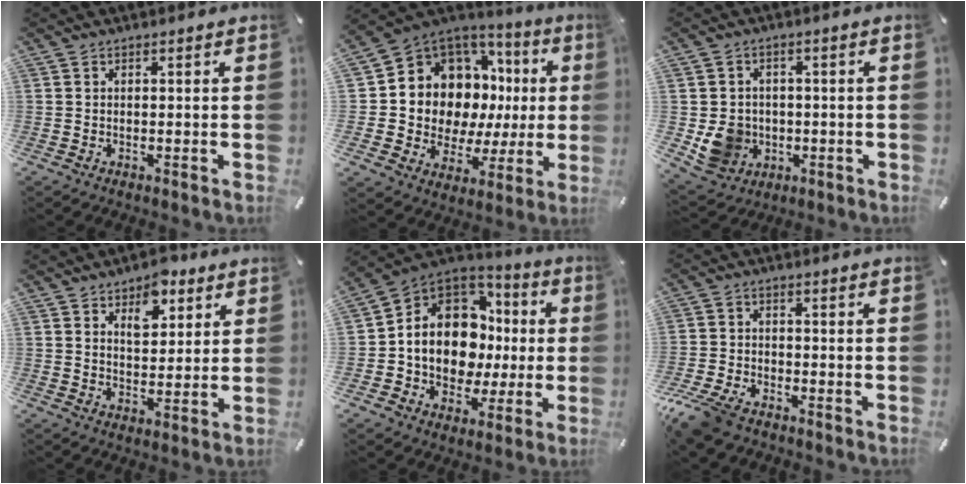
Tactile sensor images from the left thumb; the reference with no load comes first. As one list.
[{"total": 11.2, "force": [3.9, 9.4, 4.9], "torque": [-0.090, -0.073, 0.080]}, {"total": 8.5, "force": [-0.9, 8.2, 2.2], "torque": [-0.057, 0.002, -0.012]}, {"total": 7.6, "force": [4.4, 5.0, 3.7], "torque": [-0.034, -0.016, 0.071]}, {"total": 13.8, "force": [1.1, 11.4, 7.6], "torque": [-0.148, -0.019, 0.026]}, {"total": 7.3, "force": [-5.8, 3.4, 2.8], "torque": [-0.074, 0.018, -0.115]}]